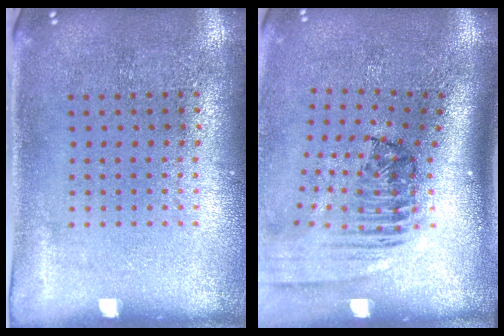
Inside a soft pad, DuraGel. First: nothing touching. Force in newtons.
{"total": 2.5, "press": 1.7, "slide": 1.8}